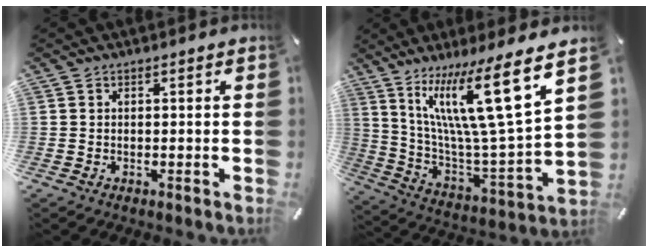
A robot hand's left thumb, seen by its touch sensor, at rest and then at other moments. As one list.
[{"total": 20.6, "force": [12.0, 3.8, 16.3], "torque": [-0.296, -0.083, 0.183]}]